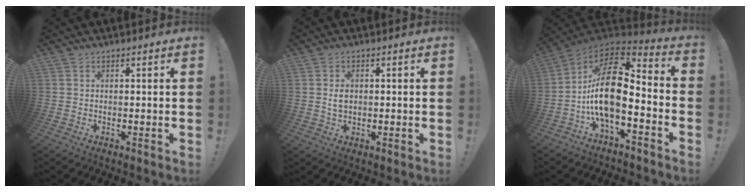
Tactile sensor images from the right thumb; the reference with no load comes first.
{"total": 2.9, "force": [0.5, 2.2, 1.8], "torque": [-0.020, 0.001, 0.005]}
{"total": 17.8, "force": [-1.7, 8.3, 15.6], "torque": [-0.290, 0.009, -0.029]}